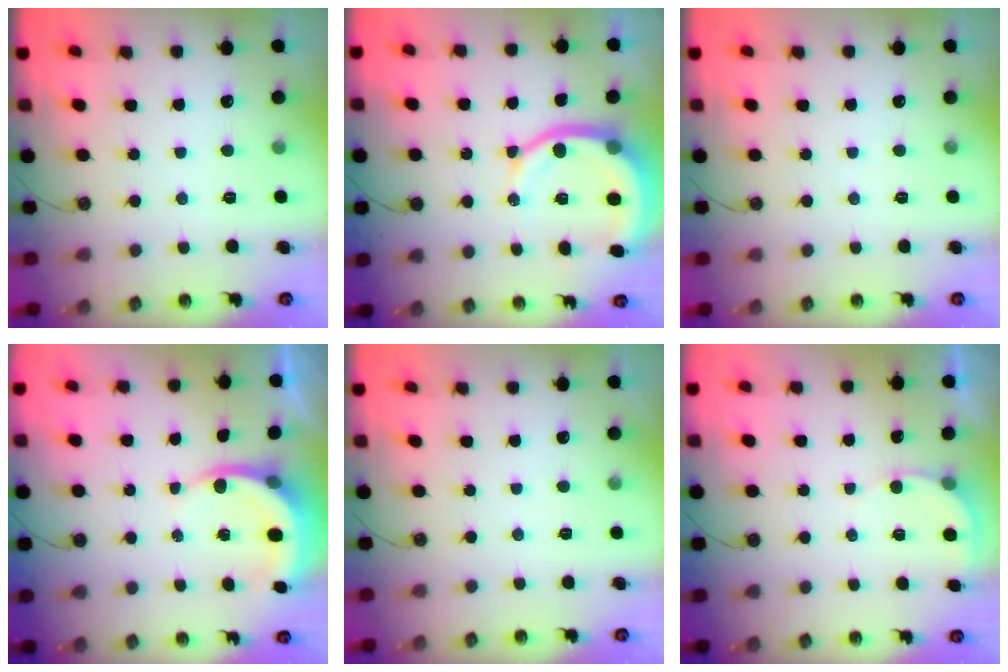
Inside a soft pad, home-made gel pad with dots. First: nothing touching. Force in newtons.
{"total": 11.3, "press": 11.2, "slide": 1.5}
{"total": 0.0}
{"total": 4.4, "press": 4.3, "slide": 0.2}
{"total": 0.0}
{"total": 4.2, "press": 4.2, "slide": 0.2}